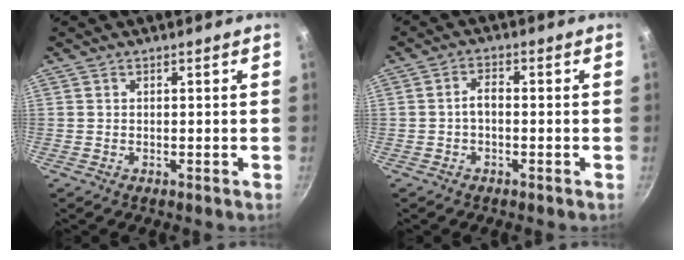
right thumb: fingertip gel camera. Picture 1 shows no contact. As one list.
[{"total": 2.6, "force": [-0.7, 1.4, 2.1], "torque": [-0.037, 0.019, -0.016]}]